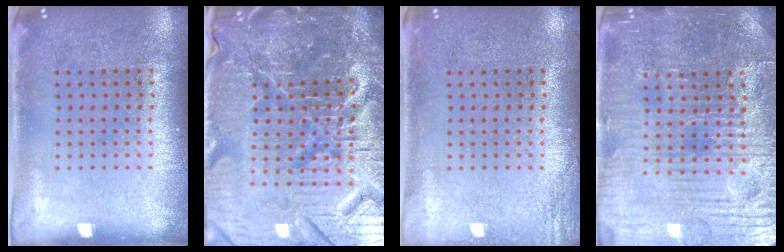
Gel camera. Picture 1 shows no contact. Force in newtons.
{"total": 7.4, "press": 6.5, "slide": 3.5}
{"total": 1.4, "press": 1.4, "slide": 0.2}
{"total": 4.9, "press": 4.7, "slide": 1.3}